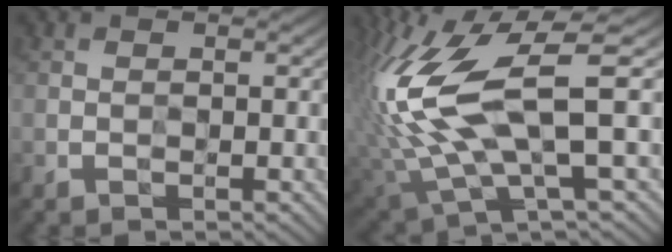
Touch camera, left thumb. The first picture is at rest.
{"total": 14.9, "force": [2.2, 5.2, 13.8], "torque": [-0.334, -0.006, 0.058]}